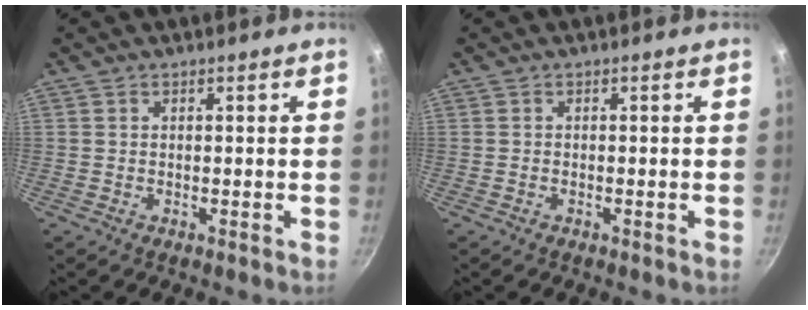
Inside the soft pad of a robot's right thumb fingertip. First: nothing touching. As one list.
[{"total": 0.0}]